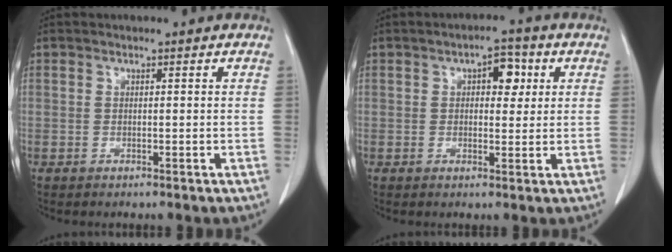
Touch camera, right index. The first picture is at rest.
{"total": 4.6, "force": [1.5, 2.3, 3.7], "torque": [-0.050, 0.012, 0.019]}